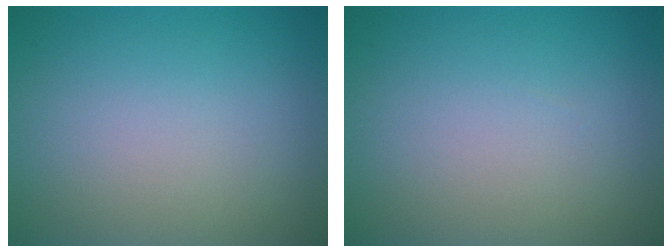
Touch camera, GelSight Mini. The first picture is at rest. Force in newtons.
{"total": 0.0}